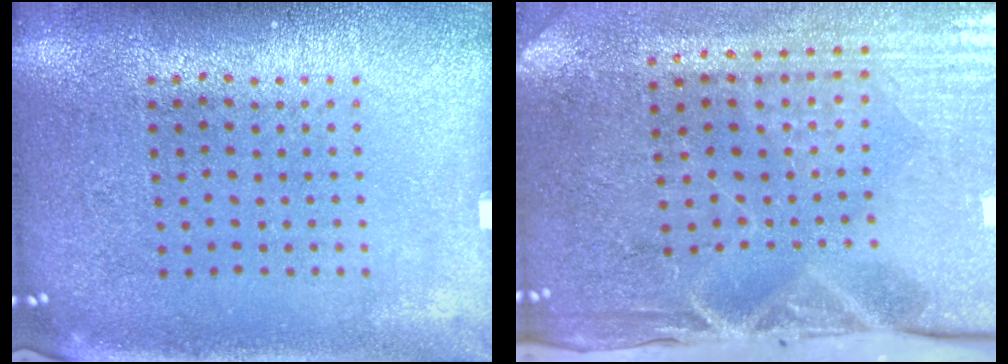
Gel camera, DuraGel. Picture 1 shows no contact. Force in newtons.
{"total": 5.0, "press": 4.1, "slide": 2.8}